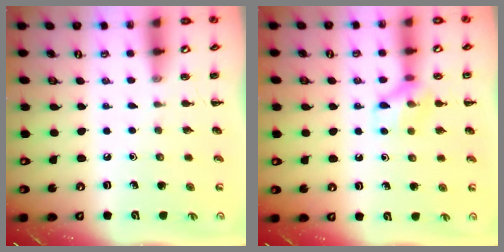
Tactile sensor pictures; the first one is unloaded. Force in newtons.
{"total": 10.0, "press": 9.9, "slide": 1.0}